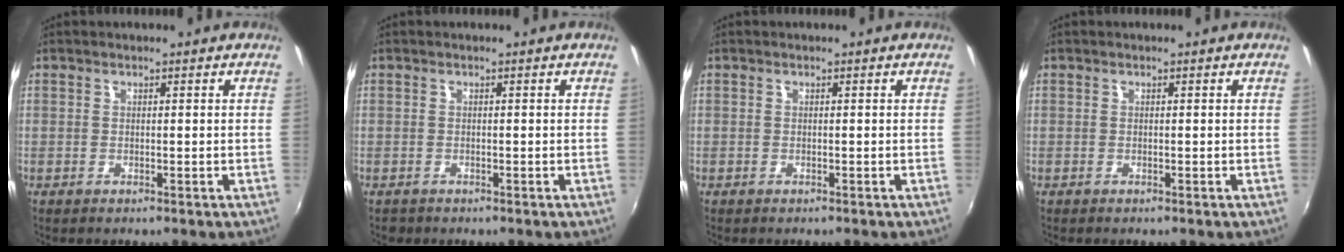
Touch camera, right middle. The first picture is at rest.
{"total": 1.0, "force": [-0.7, 0.7, 0.1], "torque": [-0.007, -0.003, -0.011]}
{"total": 0.0}
{"total": 0.0}